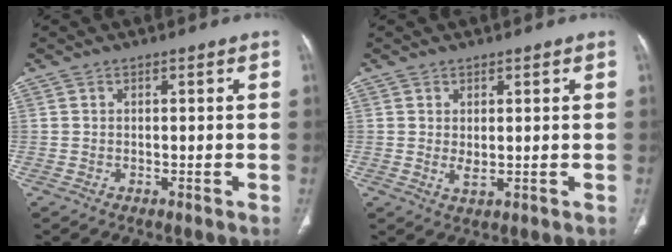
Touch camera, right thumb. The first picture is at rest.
{"total": 1.9, "force": [0.3, 0.9, 1.7], "torque": [-0.031, -0.009, 0.009]}